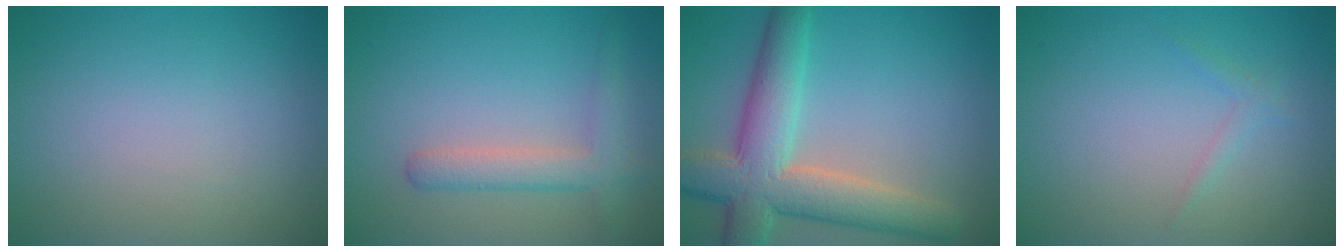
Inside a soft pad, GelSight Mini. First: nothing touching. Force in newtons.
{"total": 3.0, "press": 3.0, "slide": 0.2}
{"total": 8.3, "press": 8.3, "slide": 0.7}
{"total": 0.9, "press": 0.9, "slide": 0.0}